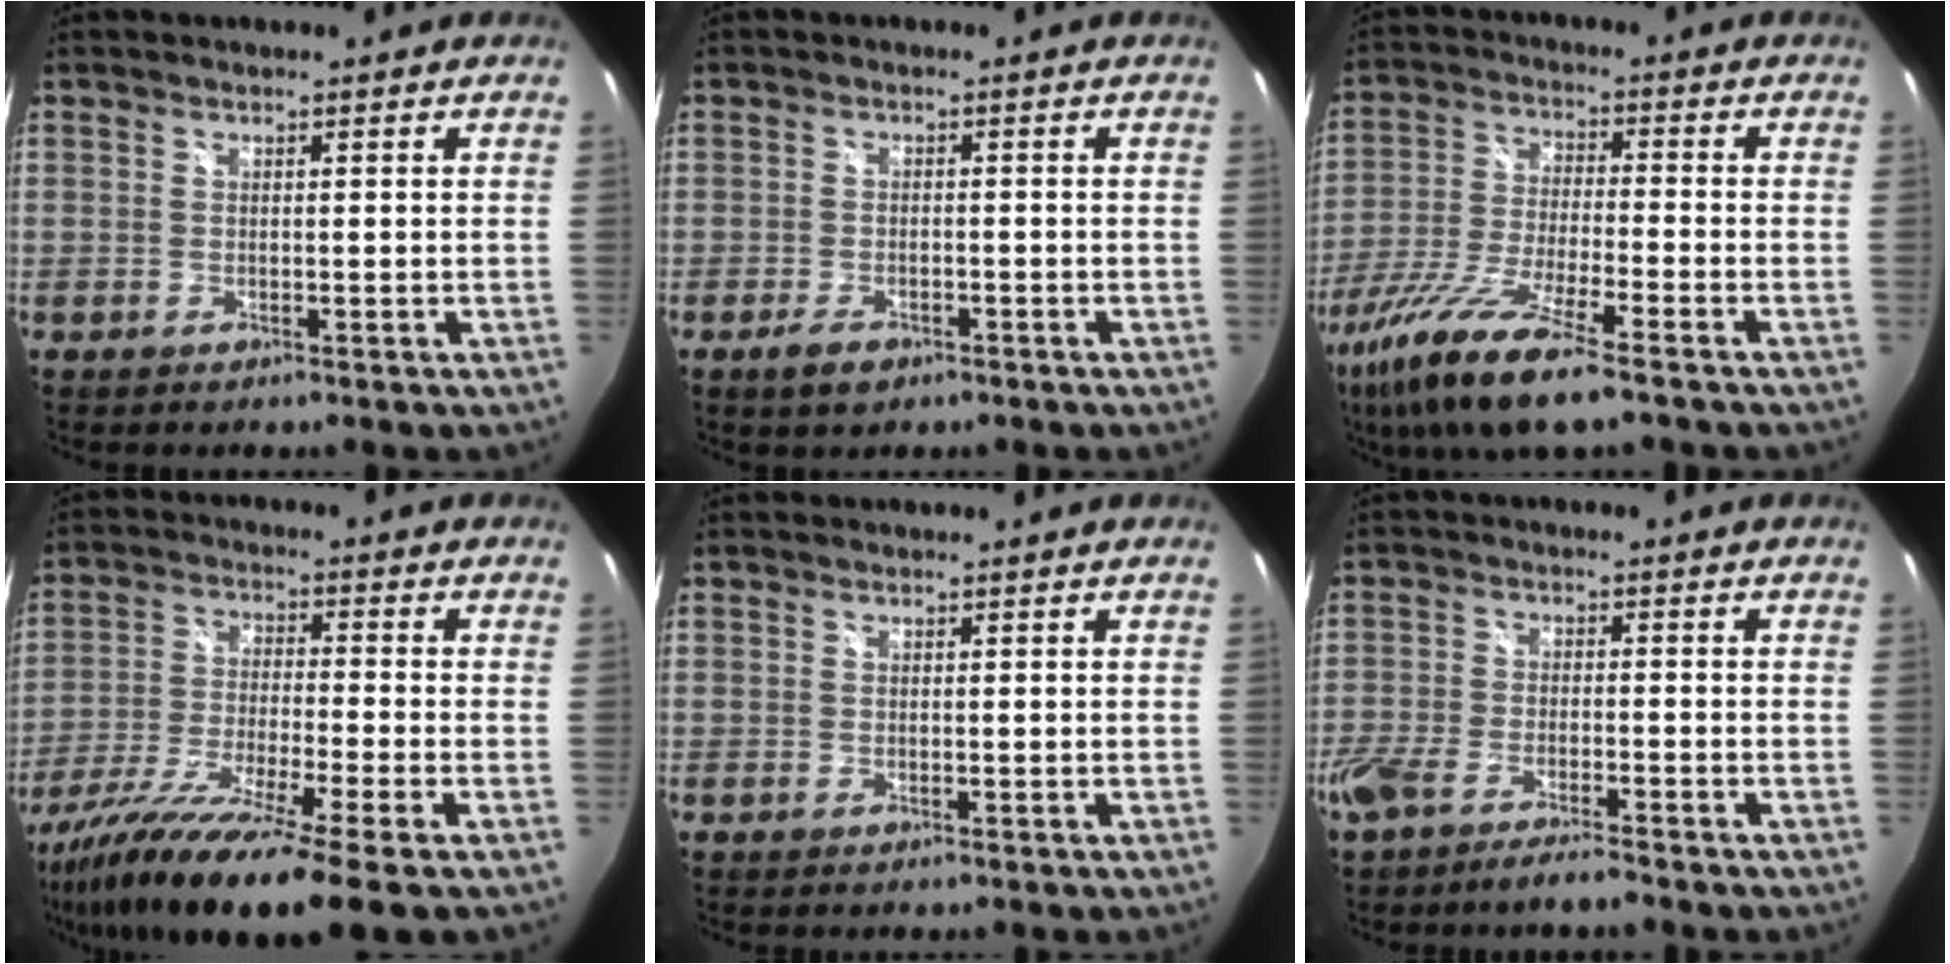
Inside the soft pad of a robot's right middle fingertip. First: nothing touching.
{"total": 3.7, "force": [-2.4, 2.0, 2.1], "torque": [-0.050, -0.007, -0.042]}
{"total": 16.4, "force": [-11.1, 2.4, 11.8], "torque": [-0.247, -0.046, -0.209]}
{"total": 17.7, "force": [-13.1, 0.1, 11.9], "torque": [-0.239, -0.057, -0.233]}
{"total": 0.0}
{"total": 7.8, "force": [-6.2, 1.9, 4.4], "torque": [-0.112, -0.023, -0.119]}